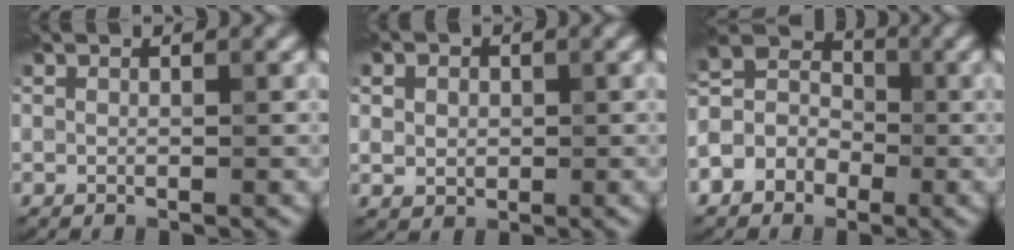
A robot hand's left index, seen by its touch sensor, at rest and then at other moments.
{"total": 3.4, "force": [1.1, 2.7, 1.6], "torque": [-0.029, 0.015, 0.007]}
{"total": 5.1, "force": [-2.1, 4.1, 2.2], "torque": [-0.022, 0.011, -0.051]}